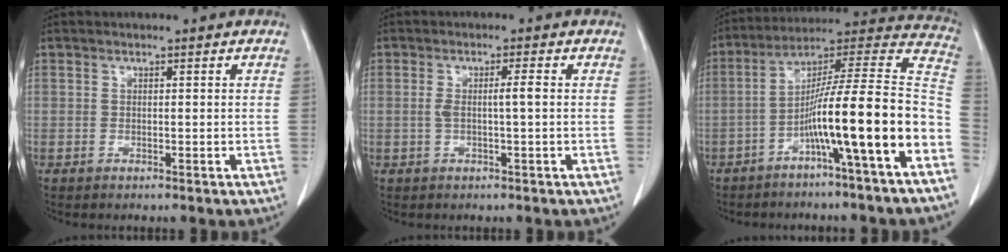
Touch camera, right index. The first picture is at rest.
{"total": 2.6, "force": [0.1, -0.1, 2.6], "torque": [-0.050, 0.003, 0.001]}
{"total": 18.0, "force": [-6.9, -0.8, 16.6], "torque": [-0.239, 0.021, -0.118]}